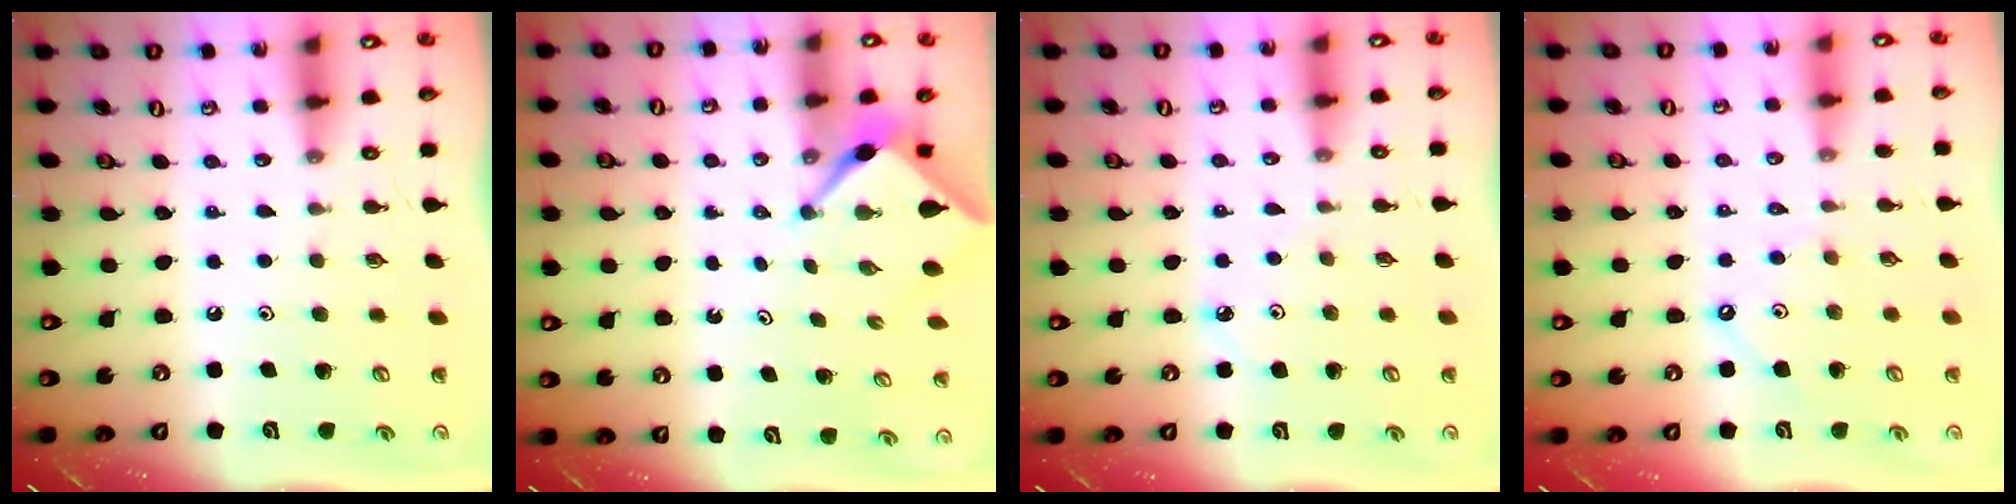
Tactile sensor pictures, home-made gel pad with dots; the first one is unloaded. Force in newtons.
{"total": 2.6, "press": 2.5, "slide": 0.3}
{"total": 3.5, "press": 3.4, "slide": 0.4}
{"total": 1.8, "press": 1.8, "slide": 0.3}